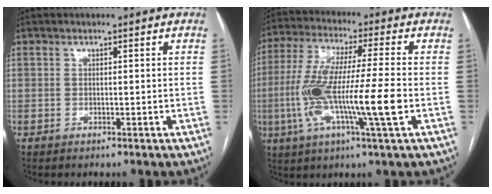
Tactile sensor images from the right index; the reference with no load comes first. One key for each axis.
{"total": 15.4, "fx": -3.3, "fy": 0.3, "fz": 15.1, "tx": -0.300, "ty": -0.011, "tz": -0.068}